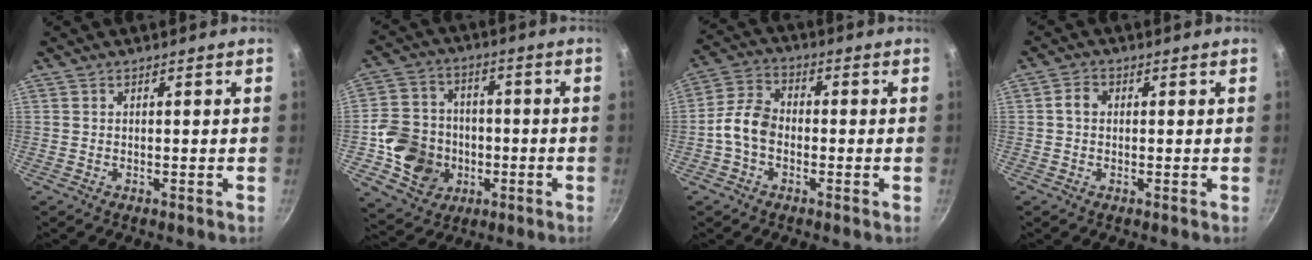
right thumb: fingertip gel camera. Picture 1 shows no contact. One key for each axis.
{"total": 13.7, "fx": -2.9, "fy": 12.0, "fz": 5.9, "tx": -0.083, "ty": 0.032, "tz": -0.047}
{"total": 7.3, "fx": -1.8, "fy": 5.2, "fz": 4.9, "tx": -0.083, "ty": 0.030, "tz": -0.049}
{"total": 3.5, "fx": 0.4, "fy": 2.8, "fz": 2.0, "tx": -0.025, "ty": 0.010, "tz": 0.000}